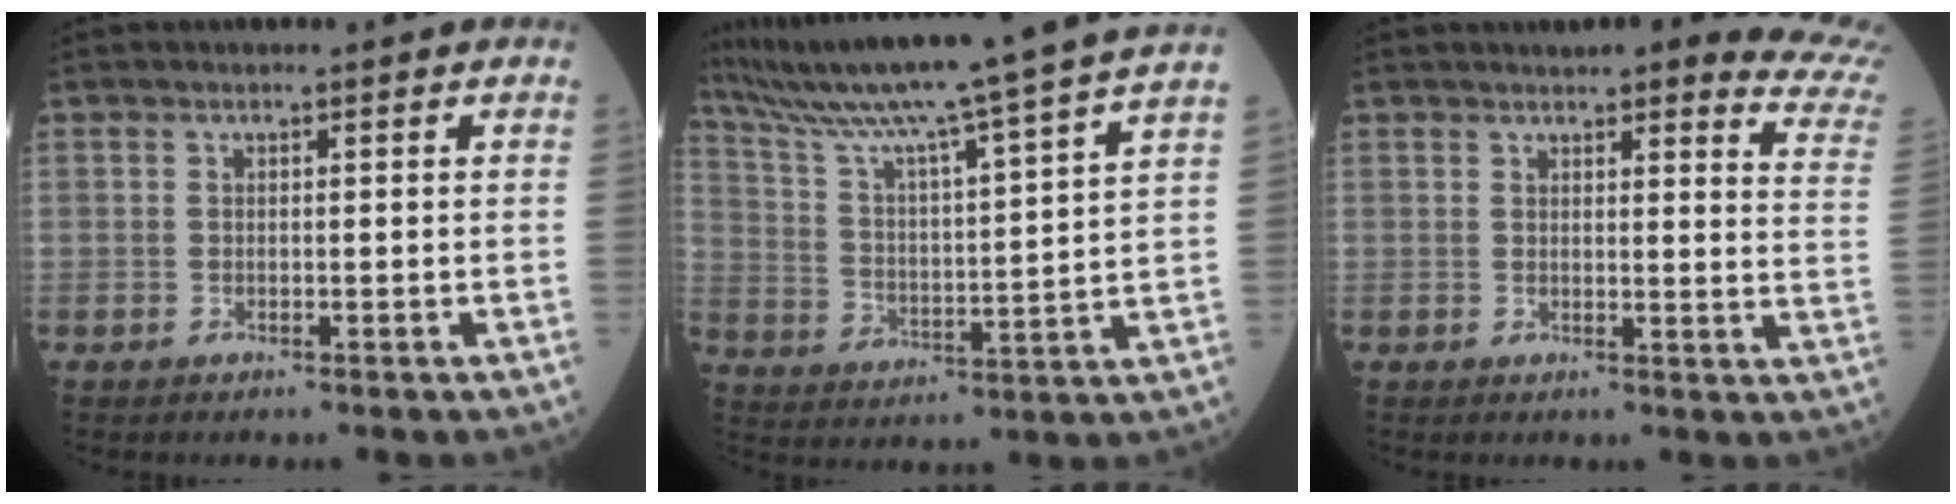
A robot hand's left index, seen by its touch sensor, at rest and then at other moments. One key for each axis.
{"total": 23.5, "fx": 20.1, "fy": -2.9, "fz": 11.8, "tx": -0.208, "ty": -0.035, "tz": 0.294}
{"total": 14.7, "fx": 13.3, "fy": 1.9, "fz": 5.9, "tx": -0.047, "ty": -0.050, "tz": 0.119}